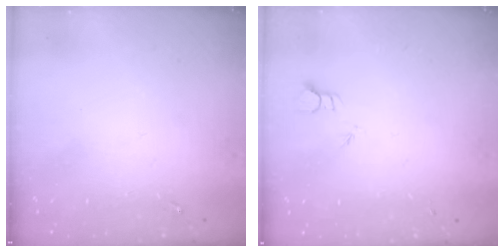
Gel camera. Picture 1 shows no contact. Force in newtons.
{"total": 2.0, "press": 2.0, "slide": 0.1}